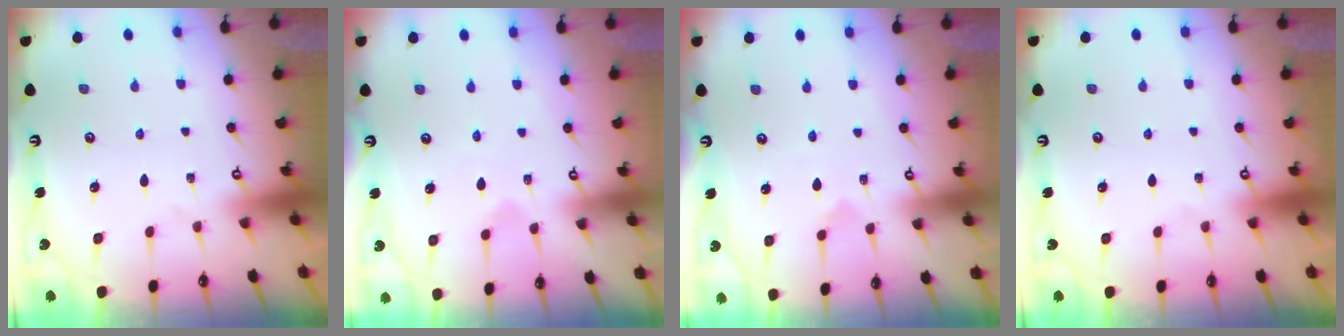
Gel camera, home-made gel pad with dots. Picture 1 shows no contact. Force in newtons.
{"total": 2.8, "press": 2.8, "slide": 0.6}
{"total": 2.9, "press": 2.9, "slide": 0.1}
{"total": 0.0}